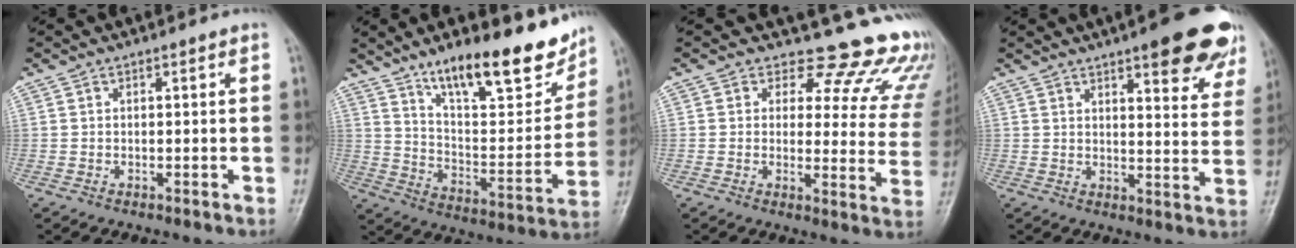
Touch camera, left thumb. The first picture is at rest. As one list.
[{"total": 20.8, "force": [14.6, 6.5, 13.3], "torque": [-0.154, -0.079, 0.236]}, {"total": 17.4, "force": [14.3, 7.9, 5.8], "torque": [-0.015, -0.106, 0.138]}, {"total": 15.2, "force": [9.5, 4.5, 11.0], "torque": [-0.099, -0.045, 0.113]}]